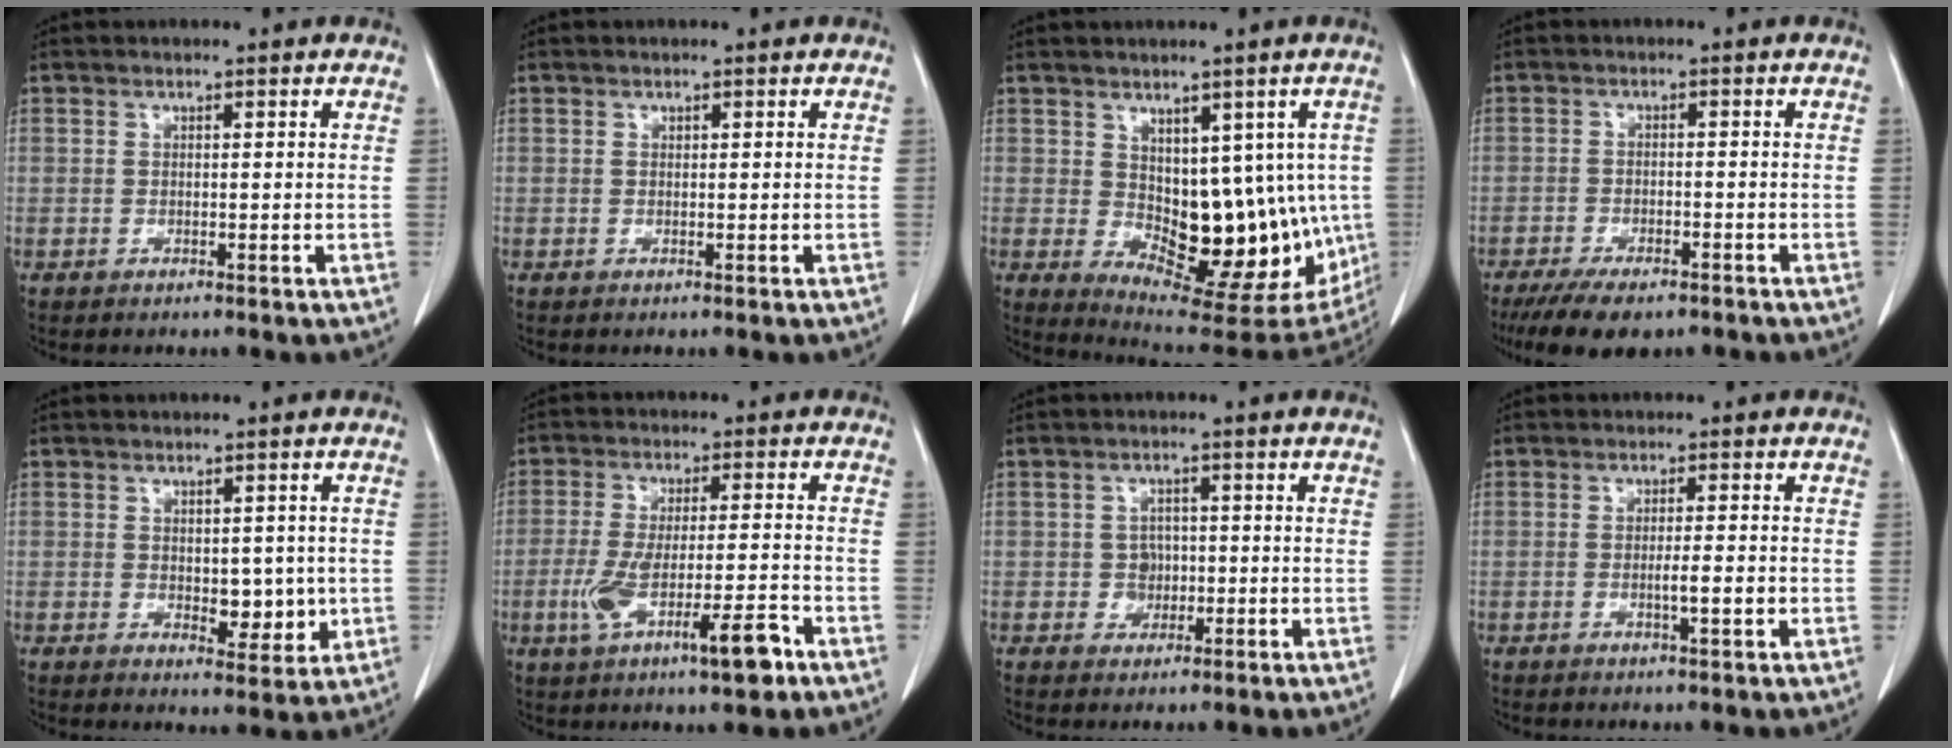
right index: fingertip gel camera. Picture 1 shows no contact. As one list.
[{"total": 0.0}, {"total": 15.9, "force": [-0.7, 8.6, 13.4], "torque": [-0.163, -0.003, 0.013]}, {"total": 8.6, "force": [-6.5, 3.0, 4.7], "torque": [-0.072, -0.010, -0.099]}, {"total": 5.2, "force": [-0.2, 2.9, 4.3], "torque": [-0.047, -0.006, 0.008]}, {"total": 11.1, "force": [-4.9, 2.0, 9.8], "torque": [-0.177, -0.005, -0.076]}, {"total": 2.8, "force": [-0.3, 2.6, 0.8], "torque": [-0.005, 0.006, -0.002]}, {"total": 2.8, "force": [-0.7, 0.2, 2.7], "torque": [-0.048, -0.003, -0.011]}]